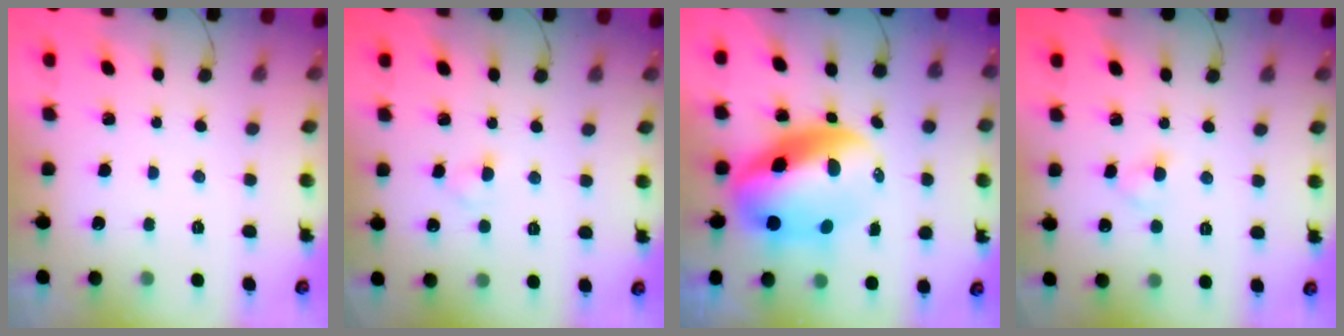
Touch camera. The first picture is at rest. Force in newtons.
{"total": 2.2, "press": 2.0, "slide": 0.8}
{"total": 14.6, "press": 14.1, "slide": 3.7}
{"total": 2.7, "press": 2.6, "slide": 1.0}